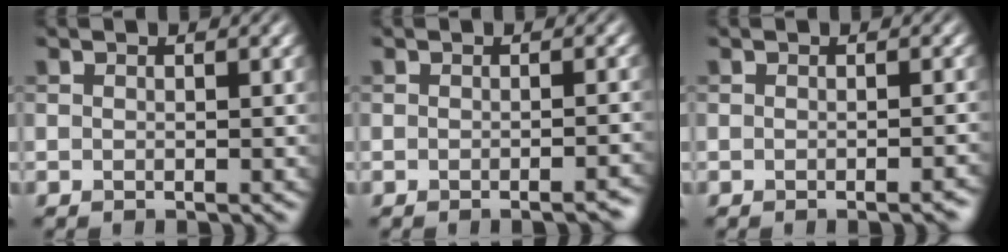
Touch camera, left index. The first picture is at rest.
{"total": 1.6, "force": [-1.1, 0.3, 1.1], "torque": [-0.009, 0.003, -0.014]}
{"total": 1.2, "force": [-0.7, 0.2, 1.0], "torque": [-0.010, 0.000, -0.009]}